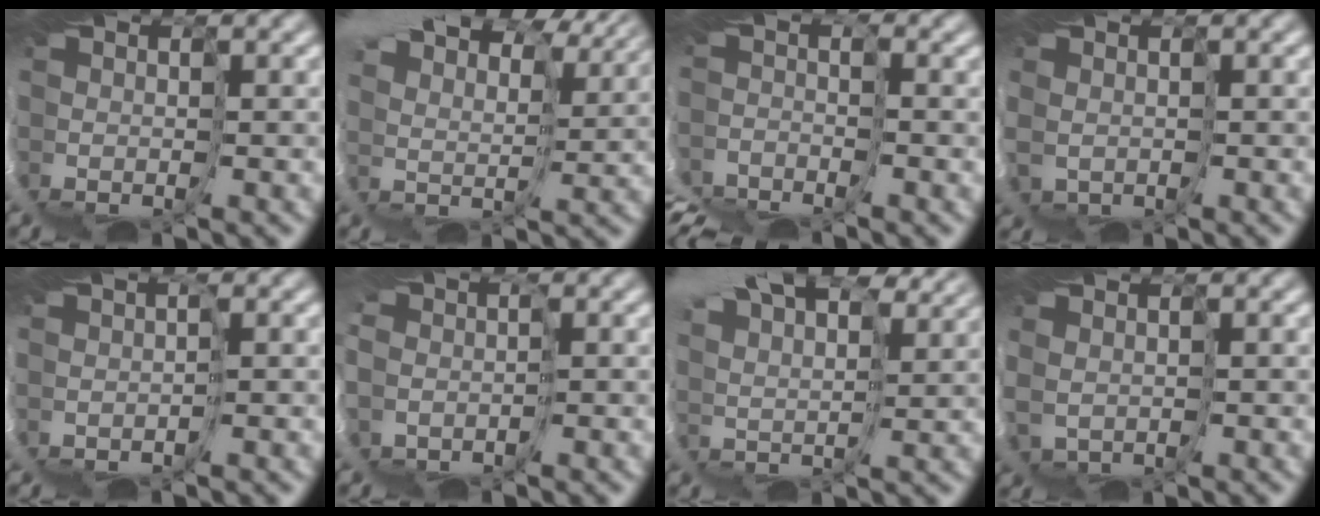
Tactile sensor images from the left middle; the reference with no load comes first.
{"total": 11.7, "force": [11.2, 1.7, 3.0], "torque": [-0.079, 0.030, 0.219]}
{"total": 5.9, "force": [-5.2, -2.4, -1.2], "torque": [0.009, -0.030, -0.041]}
{"total": 2.8, "force": [0.3, 2.7, 0.8], "torque": [-0.049, -0.008, 0.001]}
{"total": 2.2, "force": [-0.3, -2.2, -0.3], "torque": [0.016, -0.003, 0.025]}
{"total": 1.2, "force": [-0.9, -0.5, -0.7], "torque": [0.007, -0.010, 0.003]}
{"total": 10.5, "force": [9.9, -0.7, 3.4], "torque": [-0.054, 0.033, 0.182]}
{"total": 2.9, "force": [1.5, 2.2, 1.0], "torque": [-0.051, -0.002, 0.017]}